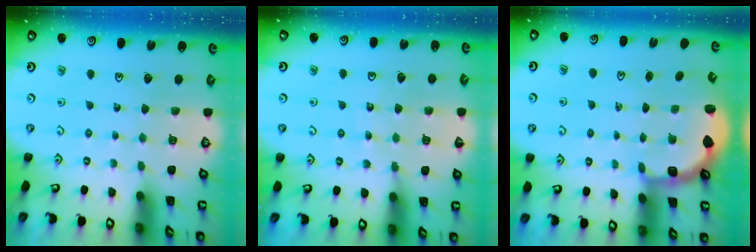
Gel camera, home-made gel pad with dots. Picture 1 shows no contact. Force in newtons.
{"total": 6.9, "press": 6.7, "slide": 1.7}
{"total": 2.8, "press": 2.0, "slide": 2.0}